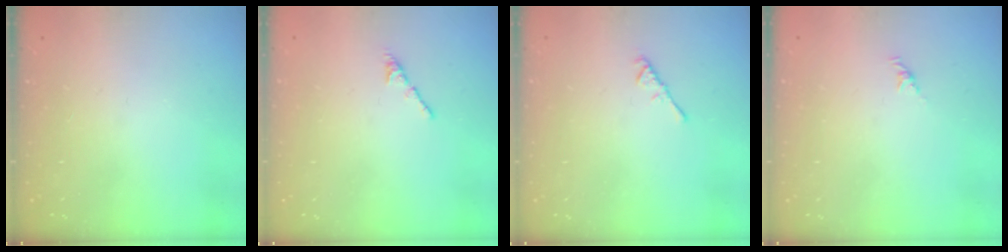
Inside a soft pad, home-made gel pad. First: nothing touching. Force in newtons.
{"total": 2.7, "press": 2.6, "slide": 0.8}
{"total": 2.4, "press": 2.3, "slide": 0.6}
{"total": 2.1, "press": 2.0, "slide": 0.7}